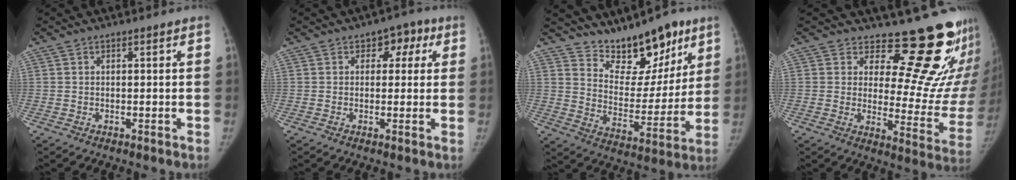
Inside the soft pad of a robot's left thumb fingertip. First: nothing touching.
{"total": 5.2, "force": [1.8, 3.8, 3.0], "torque": [0.003, 0.002, 0.014]}
{"total": 14.5, "force": [11.1, 6.9, 6.4], "torque": [-0.038, -0.073, 0.185]}
{"total": 20.7, "force": [17.1, 8.1, 8.4], "torque": [-0.052, -0.150, 0.204]}